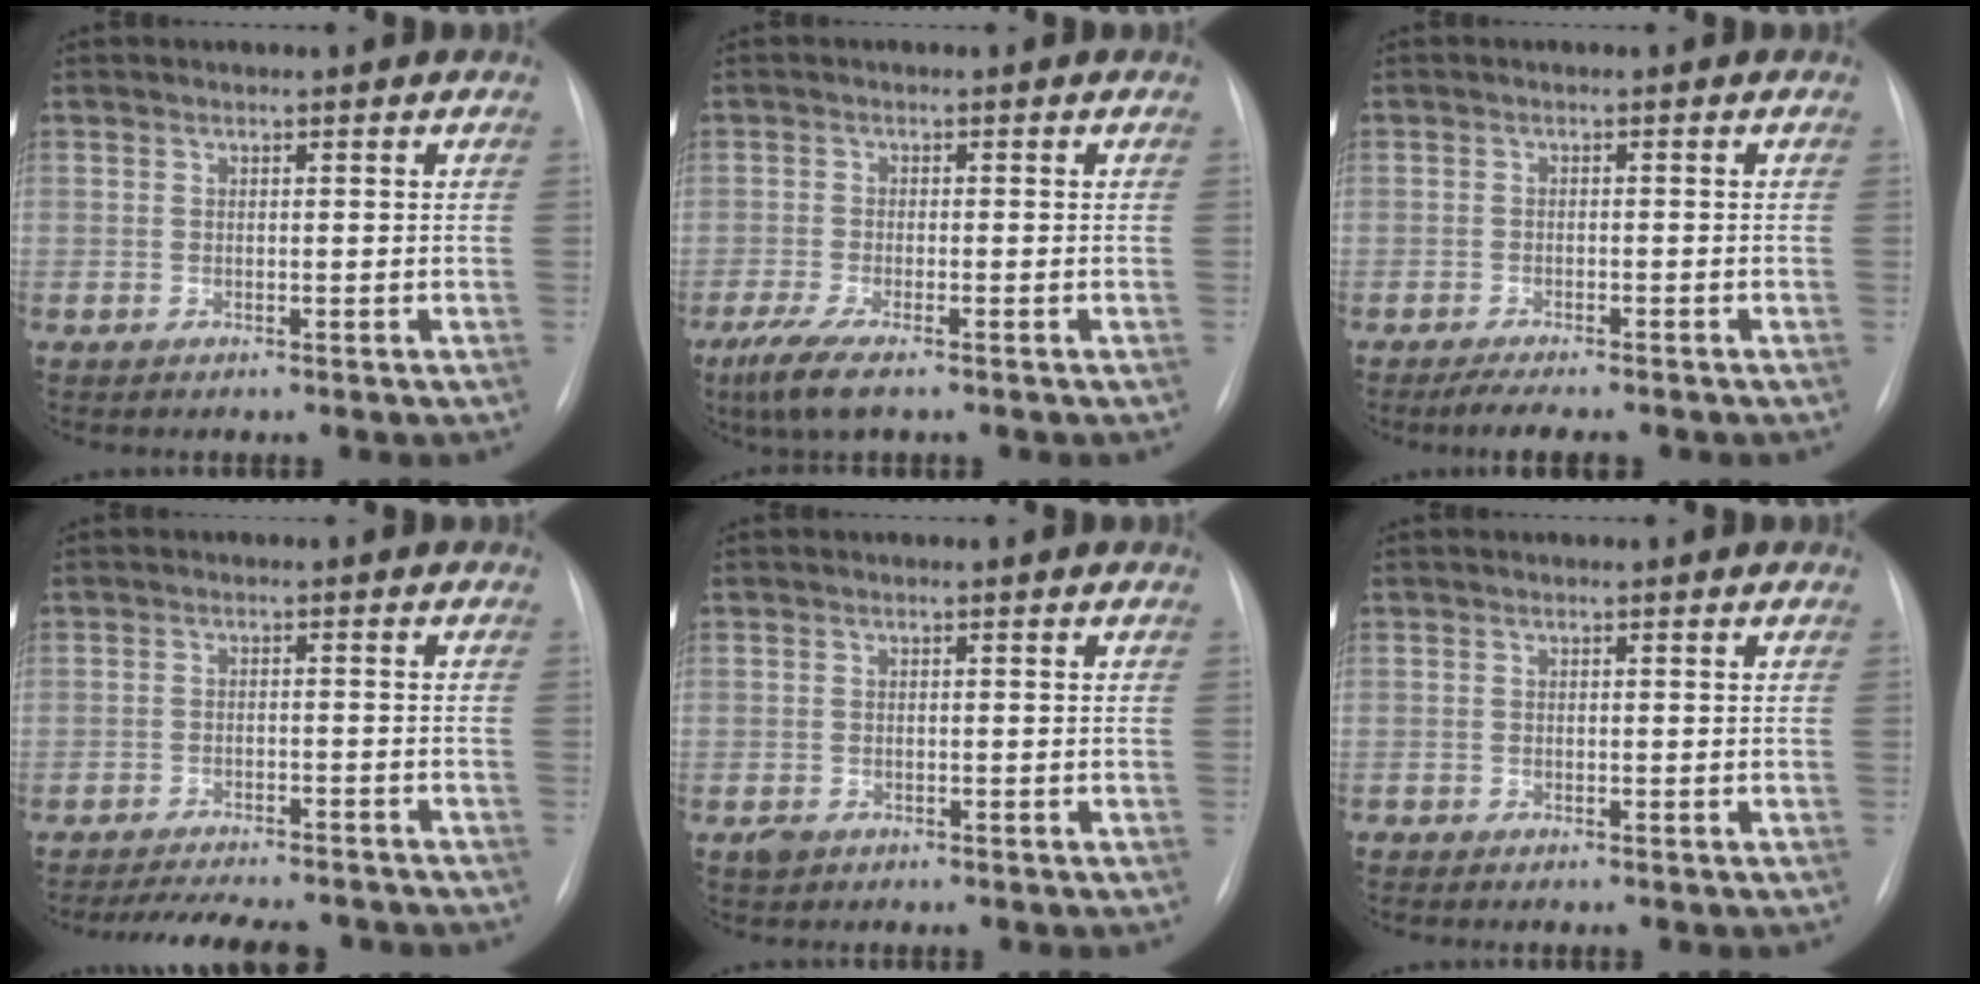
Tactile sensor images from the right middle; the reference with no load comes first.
{"total": 5.5, "force": [-3.7, 0.8, 4.0], "torque": [-0.088, -0.019, -0.062]}
{"total": 5.2, "force": [-4.3, 1.1, 2.7], "torque": [-0.043, -0.012, -0.061]}
{"total": 12.4, "force": [-11.3, 2.6, 4.5], "torque": [-0.071, 0.000, -0.146]}
{"total": 1.4, "force": [-0.9, 1.0, 0.5], "torque": [-0.012, 0.001, -0.012]}
{"total": 0.0}